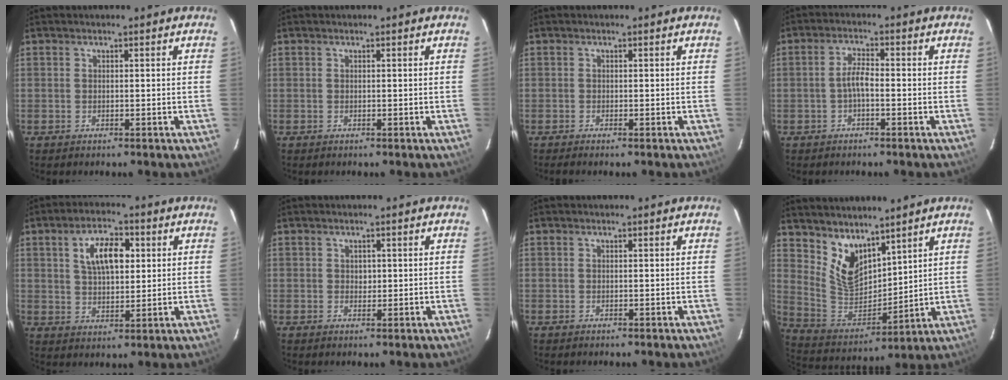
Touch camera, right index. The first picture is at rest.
{"total": 0.0}
{"total": 0.8, "force": [-0.7, 0.0, 0.4], "torque": [-0.009, -0.002, -0.013]}
{"total": 2.9, "force": [-1.1, 0.7, 2.6], "torque": [-0.056, 0.009, -0.022]}
{"total": 8.6, "force": [2.6, 4.4, 6.9], "torque": [-0.127, 0.017, 0.049]}
{"total": 1.2, "force": [0.3, 1.1, 0.4], "torque": [-0.004, 0.003, 0.005]}
{"total": 0.0}
{"total": 11.1, "force": [7.7, 6.2, 5.1], "torque": [-0.100, -0.005, 0.165]}